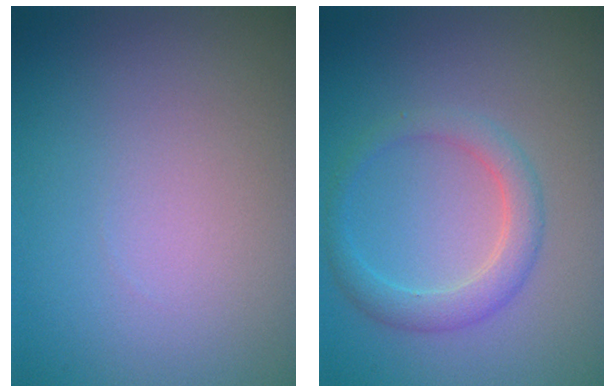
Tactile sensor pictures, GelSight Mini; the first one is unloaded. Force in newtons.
{"total": 2.7, "press": 2.7, "slide": 0.1}